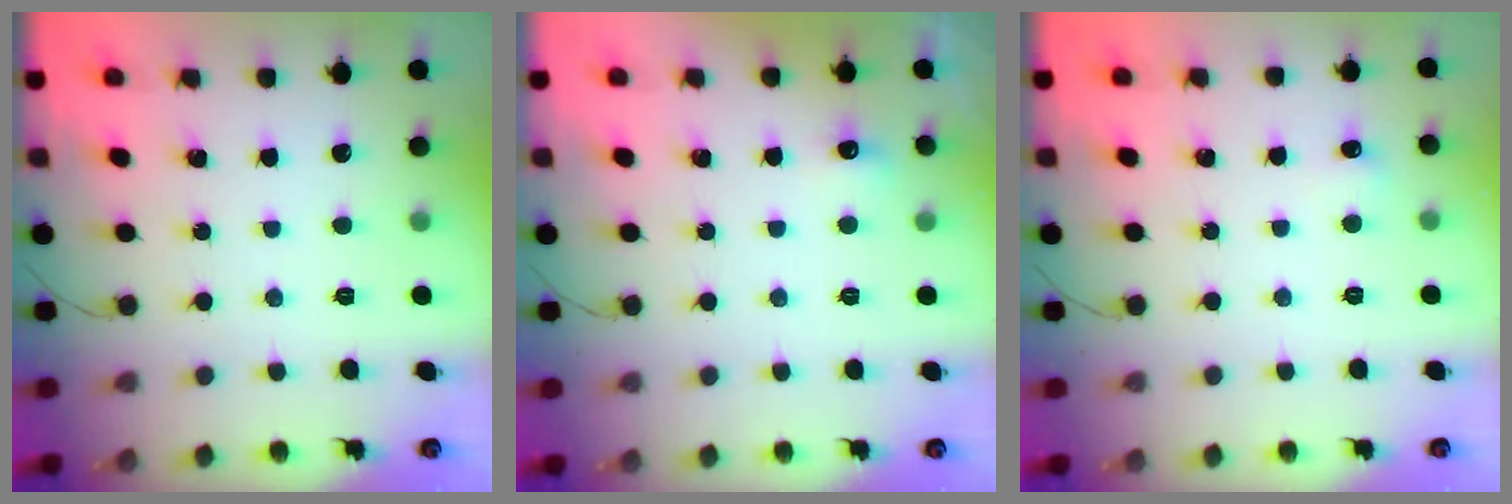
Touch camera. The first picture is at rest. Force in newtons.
{"total": 12.3, "press": 4.6, "slide": 11.4}
{"total": 4.2, "press": 3.9, "slide": 1.3}